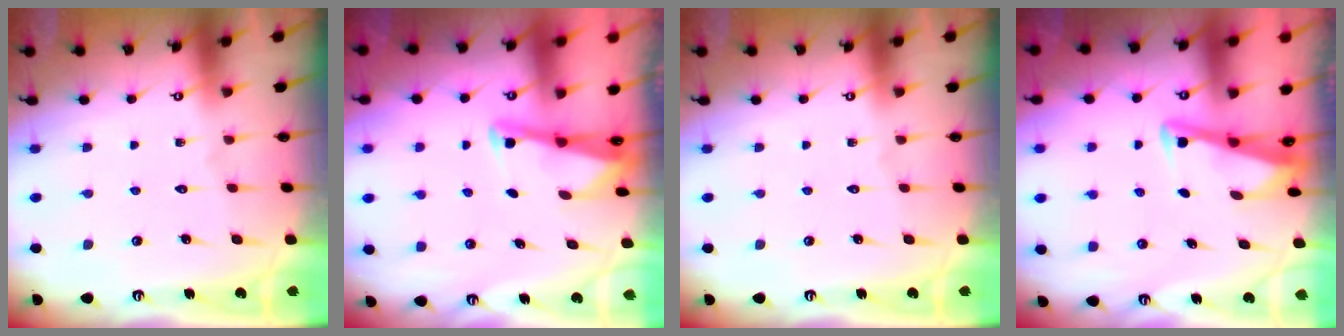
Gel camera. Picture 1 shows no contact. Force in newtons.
{"total": 2.6, "press": 2.6, "slide": 0.1}
{"total": 0.0}
{"total": 3.5, "press": 3.4, "slide": 0.3}